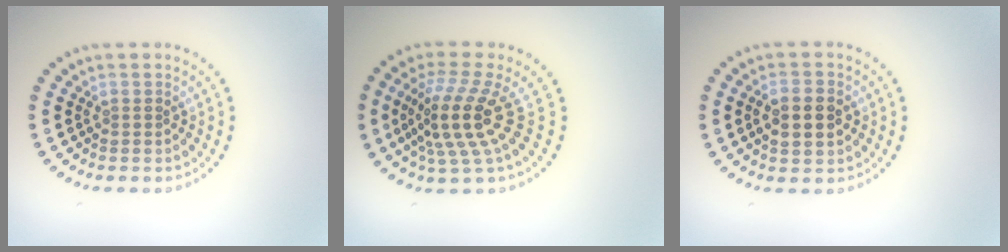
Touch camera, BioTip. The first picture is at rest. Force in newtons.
{"total": 4.8, "press": 3.7, "slide": 3.1}
{"total": 3.1, "press": 3.1, "slide": 0.2}